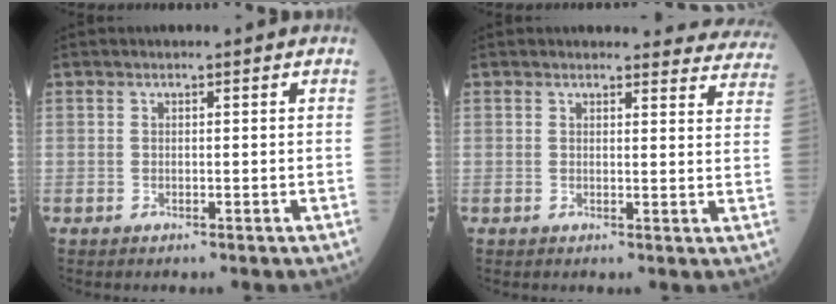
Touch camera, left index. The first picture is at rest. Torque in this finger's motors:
{"motor_torque": [0.10, -0.26, 0.06, 0.00]}